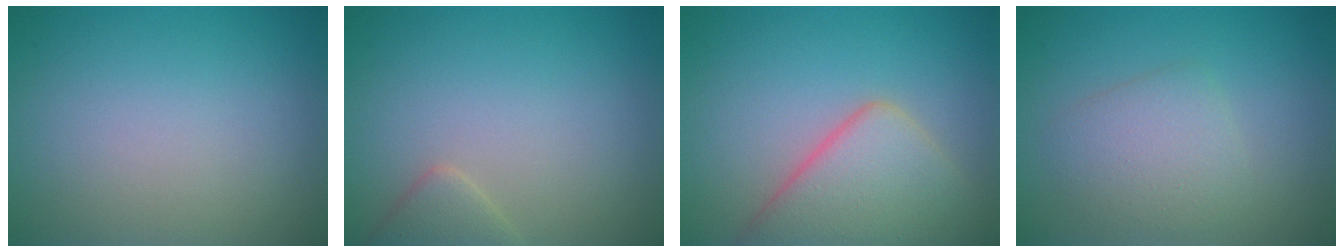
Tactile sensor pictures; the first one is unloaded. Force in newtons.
{"total": 1.8, "press": 1.8, "slide": 0.2}
{"total": 6.6, "press": 6.6, "slide": 0.4}
{"total": 3.0, "press": 3.0, "slide": 0.0}